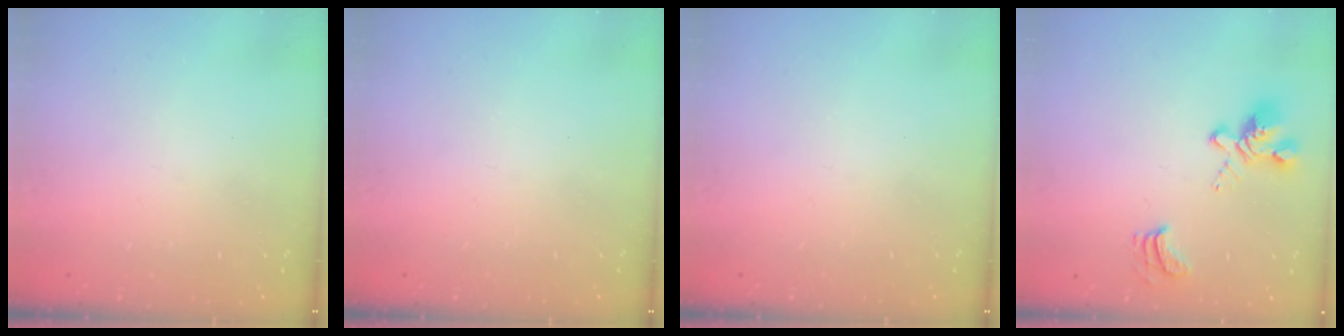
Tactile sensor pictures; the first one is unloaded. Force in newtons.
{"total": 0.0}
{"total": 0.0}
{"total": 6.2, "press": 6.0, "slide": 1.6}